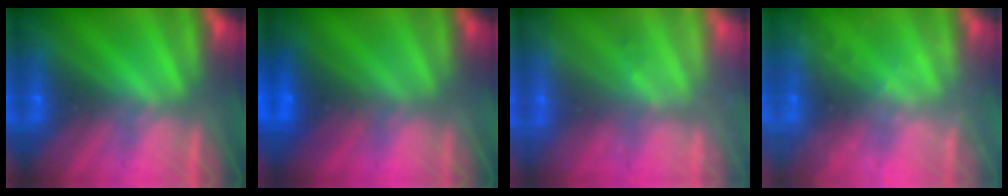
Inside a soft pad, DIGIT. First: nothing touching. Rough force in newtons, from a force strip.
{"total": 9.6}
{"total": 2.3}
{"total": 2.3}